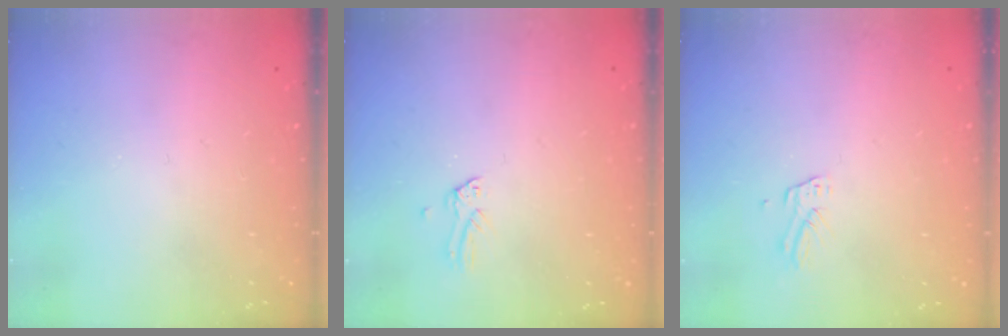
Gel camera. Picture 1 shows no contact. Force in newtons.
{"total": 0.0}
{"total": 2.7, "press": 2.7, "slide": 0.2}